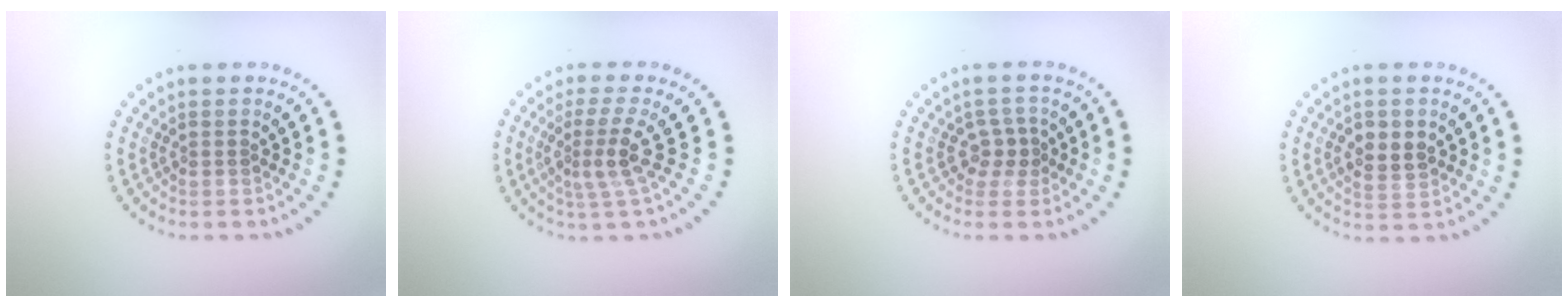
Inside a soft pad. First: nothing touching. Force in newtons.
{"total": 3.1, "press": 2.2, "slide": 2.1}
{"total": 1.9, "press": 1.5, "slide": 1.1}
{"total": 2.9, "press": 2.9, "slide": 0.3}